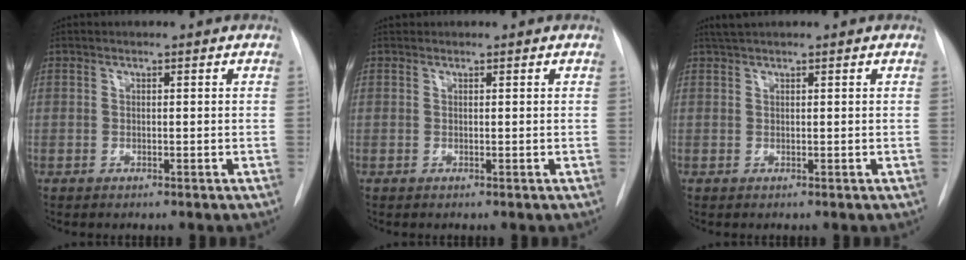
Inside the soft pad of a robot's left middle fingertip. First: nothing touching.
{"total": 0.5, "force": [0.5, 0.2, -0.1], "torque": [-0.007, 0.012, 0.011]}
{"total": 1.7, "force": [1.5, -0.1, 0.8], "torque": [-0.019, 0.015, 0.031]}